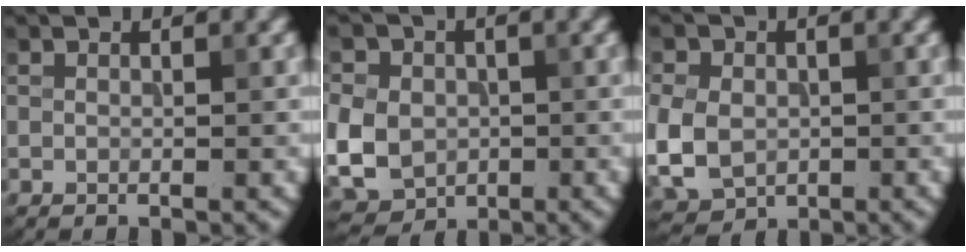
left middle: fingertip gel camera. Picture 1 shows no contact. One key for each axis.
{"total": 8.8, "fx": -0.8, "fy": 7.8, "fz": 4.1, "tx": -0.095, "ty": 0.002, "tz": -0.047}
{"total": 7.9, "fx": -1.0, "fy": 6.7, "fz": 4.2, "tx": -0.096, "ty": -0.007, "tz": -0.038}